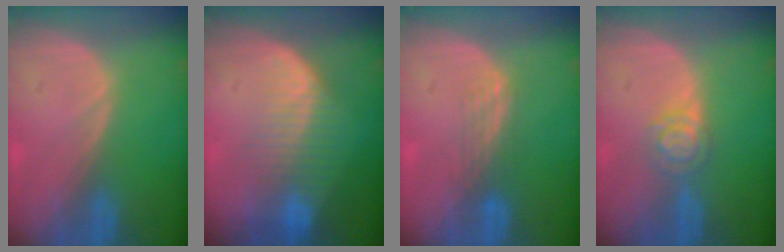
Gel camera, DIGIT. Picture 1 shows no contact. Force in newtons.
{"total": 8.0, "press": 7.0, "slide": 3.8}
{"total": 3.1, "press": 2.6, "slide": 1.7}
{"total": 3.9, "press": 3.7, "slide": 1.3}